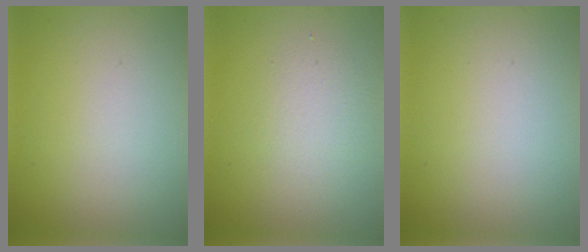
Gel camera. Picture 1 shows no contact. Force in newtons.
{"total": 2.1, "press": 2.1, "slide": 0.1}
{"total": 0.0}